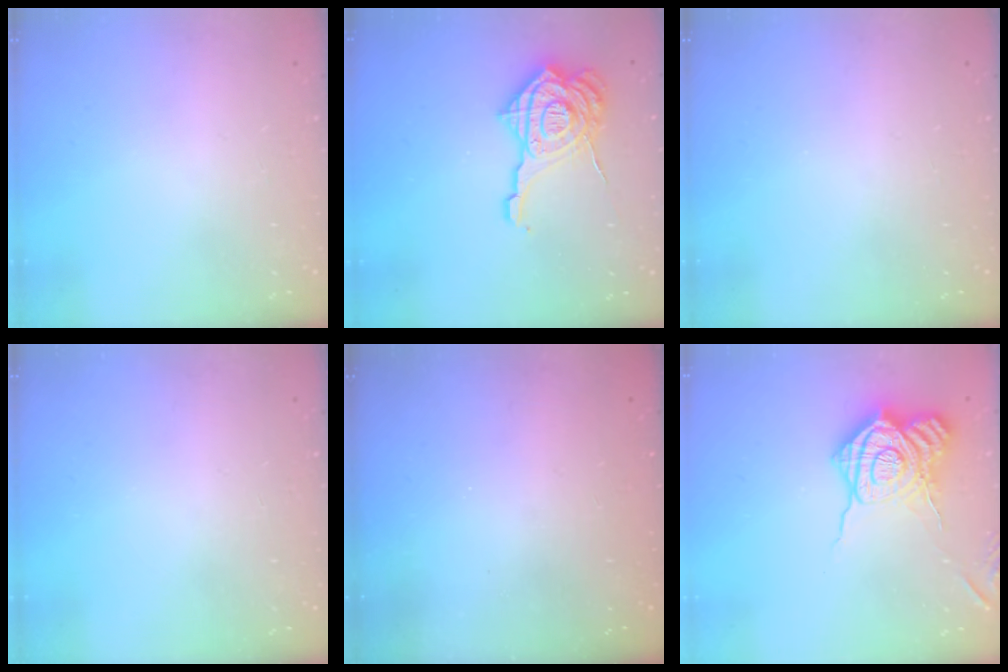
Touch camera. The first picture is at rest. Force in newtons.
{"total": 18.9, "press": 18.8, "slide": 1.9}
{"total": 0.0}
{"total": 0.0}
{"total": 2.3, "press": 2.2, "slide": 0.8}
{"total": 19.7, "press": 19.7, "slide": 1.0}